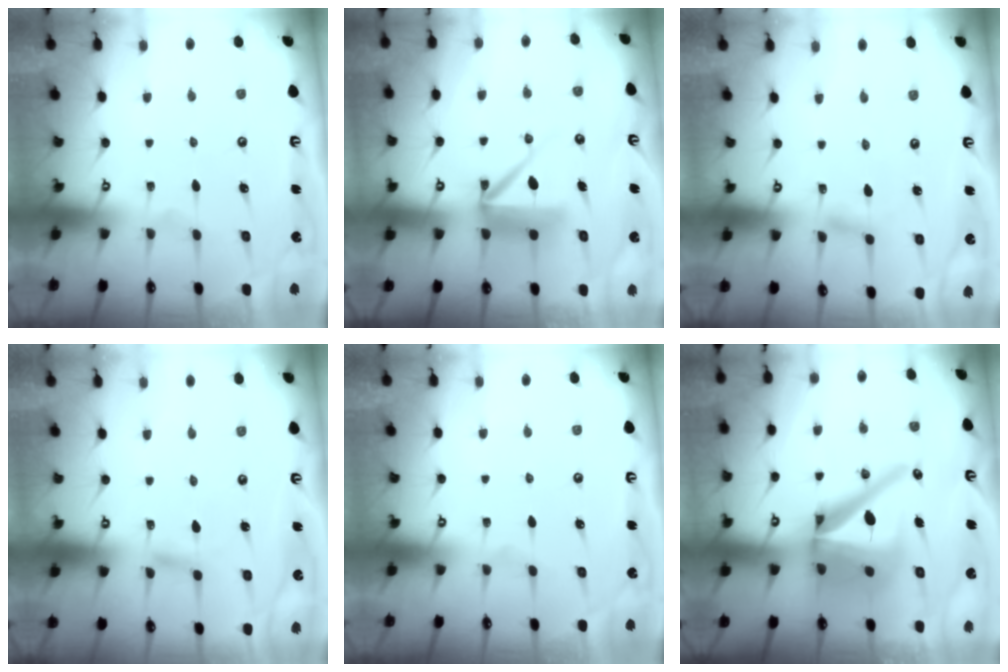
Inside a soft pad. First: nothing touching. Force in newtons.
{"total": 10.7, "press": 10.6, "slide": 1.0}
{"total": 3.4, "press": 3.4, "slide": 0.4}
{"total": 2.3, "press": 2.3, "slide": 0.1}
{"total": 0.0}
{"total": 20.2, "press": 20.1, "slide": 2.1}